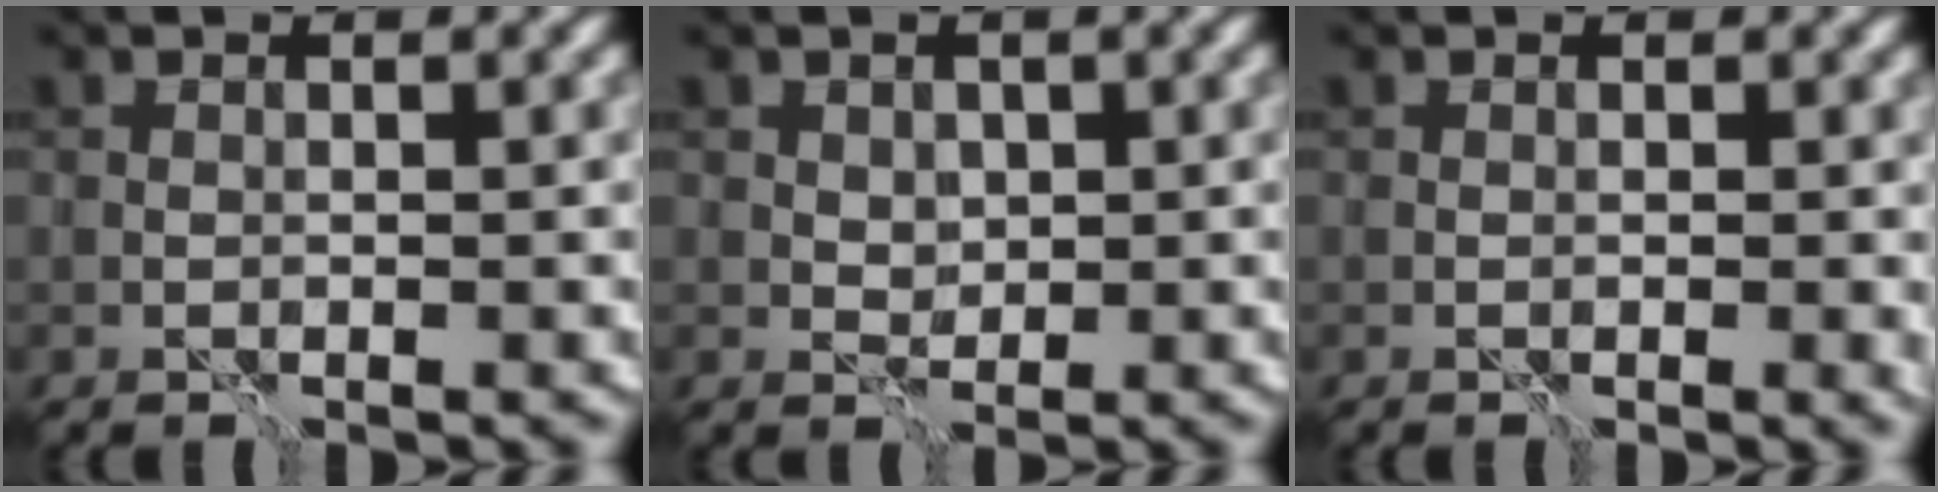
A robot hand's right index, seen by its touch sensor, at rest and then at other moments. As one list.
[{"total": 1.2, "force": [0.4, 1.0, 0.6], "torque": [-0.013, -0.004, 0.009]}, {"total": 0.9, "force": [-0.1, 0.2, 0.9], "torque": [-0.012, -0.003, -0.002]}]